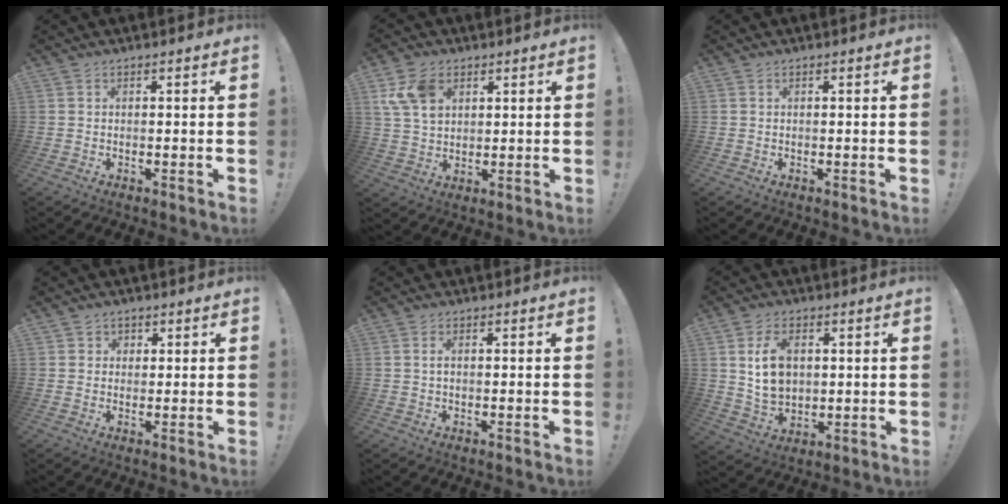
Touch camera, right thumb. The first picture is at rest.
{"total": 10.2, "force": [4.3, 7.2, 5.8], "torque": [-0.116, -0.003, 0.086]}
{"total": 0.0}
{"total": 2.3, "force": [0.9, 2.1, 0.3], "torque": [0.003, -0.005, 0.013]}
{"total": 1.3, "force": [0.1, 0.6, 1.1], "torque": [-0.024, 0.005, 0.002]}
{"total": 11.1, "force": [2.6, 8.2, 7.0], "torque": [-0.107, 0.000, 0.051]}